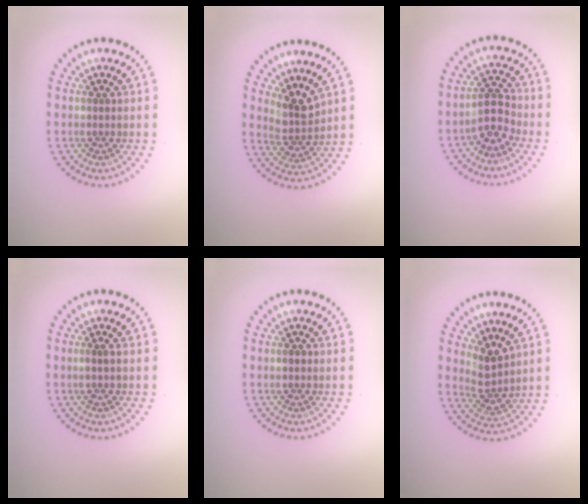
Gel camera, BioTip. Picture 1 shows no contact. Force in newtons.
{"total": 2.9, "press": 2.1, "slide": 2.0}
{"total": 2.9, "press": 2.6, "slide": 1.3}
{"total": 0.6, "press": 0.3, "slide": 0.5}
{"total": 0.9, "press": 0.9, "slide": 0.1}
{"total": 2.7, "press": 2.1, "slide": 1.7}